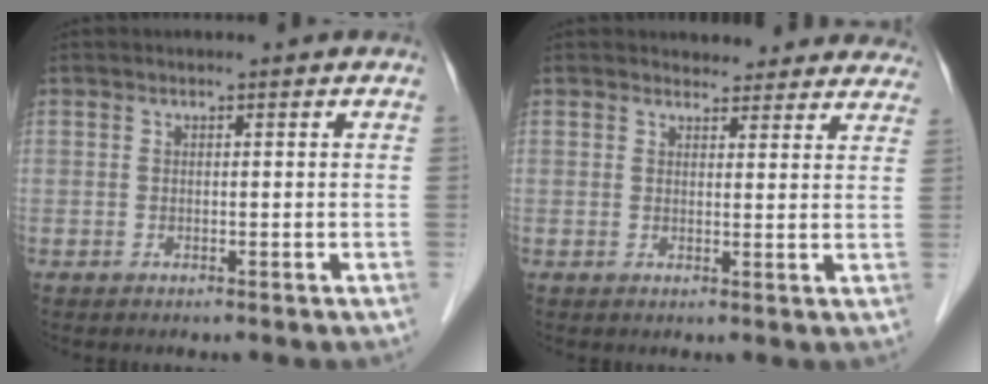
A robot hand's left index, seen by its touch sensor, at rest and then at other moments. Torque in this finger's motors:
{"motor_torque": [0.94, -1.20, 0.12, -0.02]}